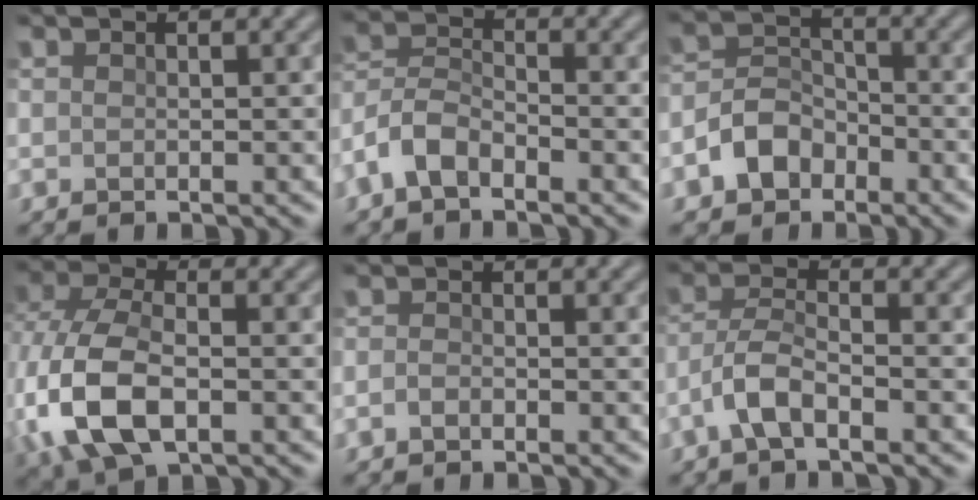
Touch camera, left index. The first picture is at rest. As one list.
[{"total": 3.9, "force": [-2.5, 1.9, 2.2], "torque": [-0.045, 0.006, -0.063]}, {"total": 3.9, "force": [-2.2, 2.7, 1.7], "torque": [-0.029, 0.006, -0.050]}, {"total": 9.7, "force": [-2.5, 5.7, 7.5], "torque": [-0.189, -0.009, -0.058]}, {"total": 0.8, "force": [-0.5, 0.4, 0.5], "torque": [-0.011, -0.001, -0.012]}, {"total": 3.5, "force": [-1.9, 1.1, 2.6], "torque": [-0.059, 0.007, -0.048]}]